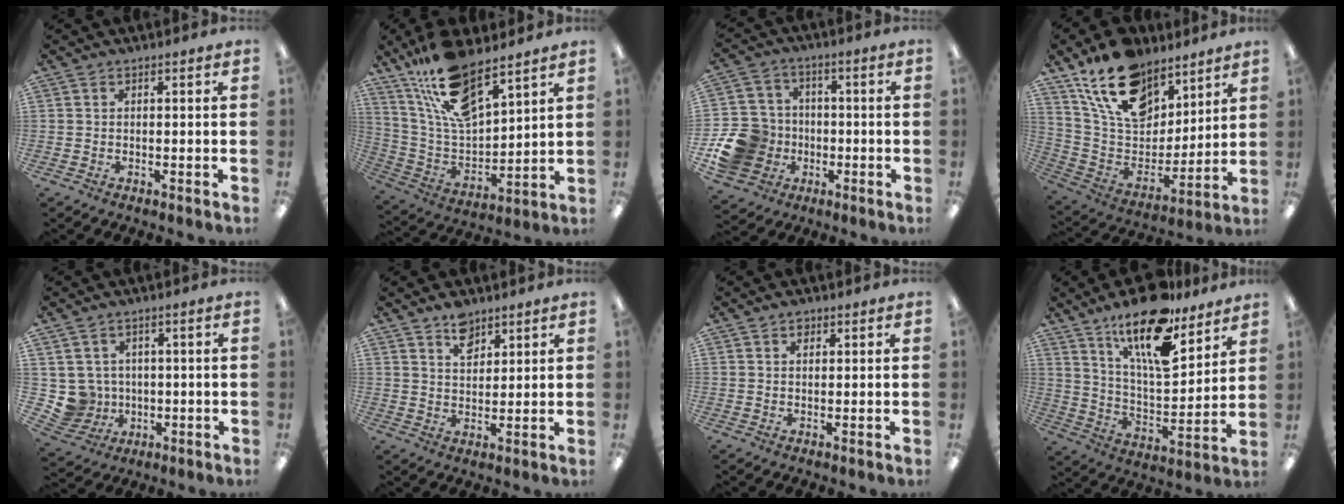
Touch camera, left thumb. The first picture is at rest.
{"total": 17.0, "force": [12.7, 6.0, 9.7], "torque": [-0.200, -0.061, 0.226]}
{"total": 14.5, "force": [-4.5, 12.6, 5.5], "torque": [-0.110, 0.036, -0.072]}
{"total": 19.1, "force": [13.2, 10.6, 8.9], "torque": [-0.176, -0.065, 0.245]}
{"total": 5.8, "force": [1.0, 5.7, 0.5], "torque": [-0.038, -0.006, 0.026]}
{"total": 6.4, "force": [4.6, 3.7, 2.6], "torque": [-0.034, -0.022, 0.080]}
{"total": 1.6, "force": [1.1, 1.0, 0.6], "torque": [-0.006, -0.002, 0.019]}
{"total": 19.3, "force": [13.8, 6.6, 11.8], "torque": [-0.204, -0.081, 0.232]}